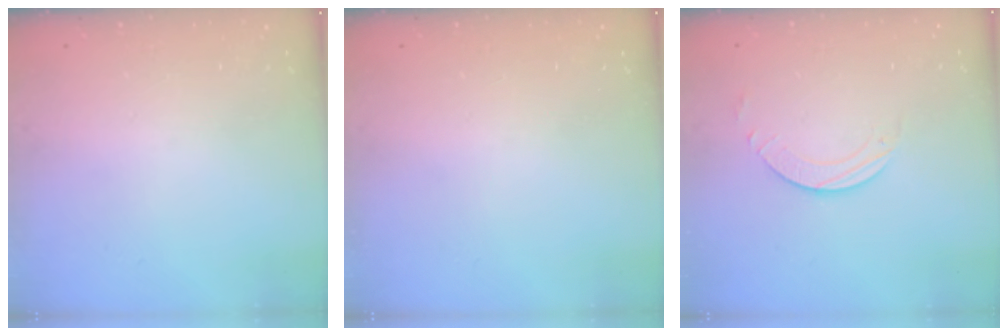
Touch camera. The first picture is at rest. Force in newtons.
{"total": 0.0}
{"total": 2.3, "press": 2.3, "slide": 0.2}